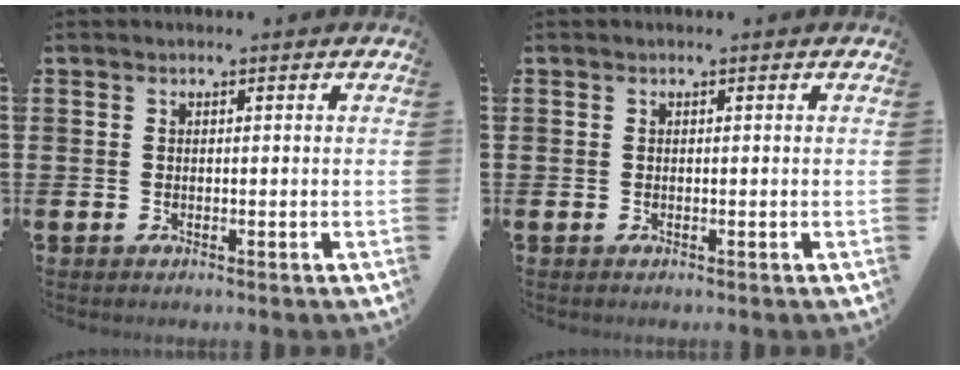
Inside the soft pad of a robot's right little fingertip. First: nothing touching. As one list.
[{"total": 0.0}]